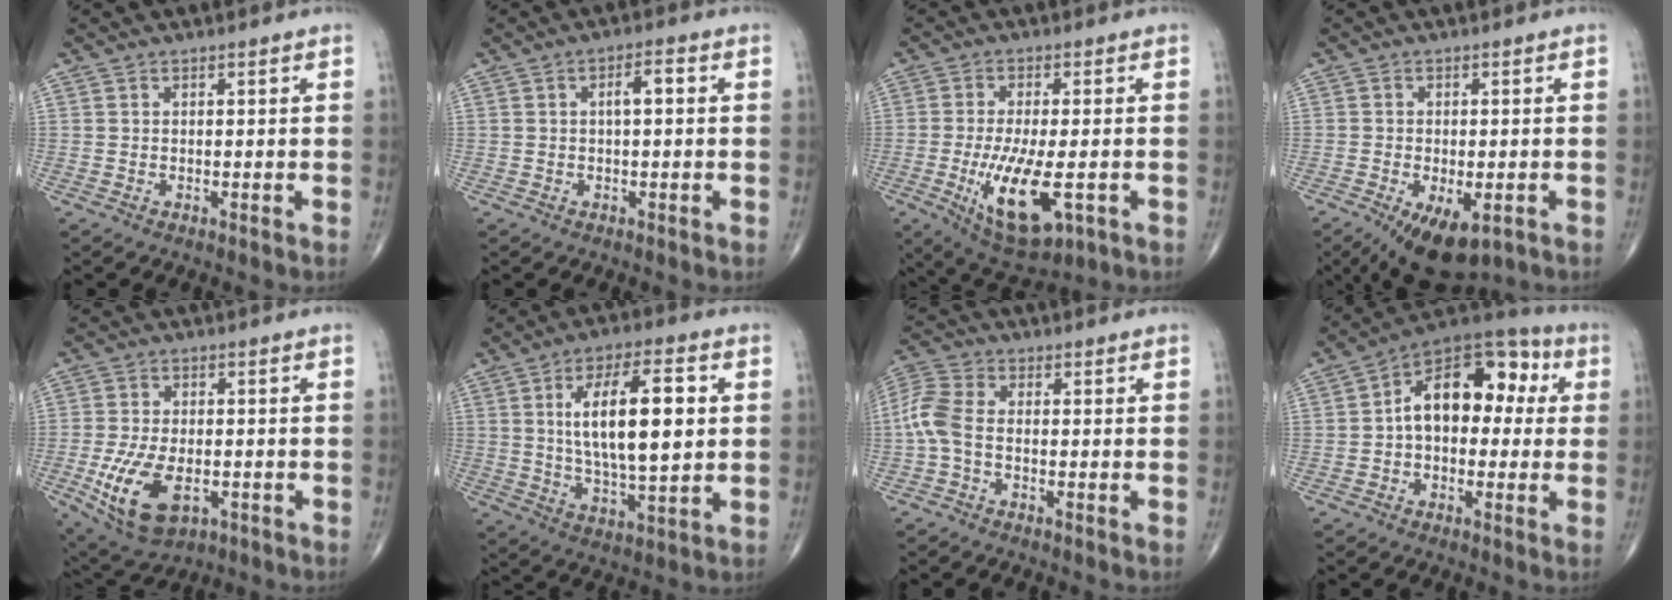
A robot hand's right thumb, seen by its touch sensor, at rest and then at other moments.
{"total": 3.0, "force": [0.3, 1.0, 2.8], "torque": [-0.045, 0.010, 0.001]}
{"total": 13.1, "force": [-3.7, 4.9, 11.6], "torque": [-0.204, -0.014, -0.047]}
{"total": 9.7, "force": [-4.8, 4.7, 7.0], "torque": [-0.111, -0.003, -0.066]}
{"total": 12.2, "force": [-3.8, 6.7, 9.5], "torque": [-0.178, 0.002, -0.052]}
{"total": 17.1, "force": [2.9, 6.4, 15.6], "torque": [-0.247, -0.001, 0.052]}
{"total": 6.3, "force": [-1.2, 3.5, 5.2], "torque": [-0.132, 0.017, -0.035]}
{"total": 15.5, "force": [1.7, 9.6, 12.1], "torque": [-0.144, 0.048, 0.010]}